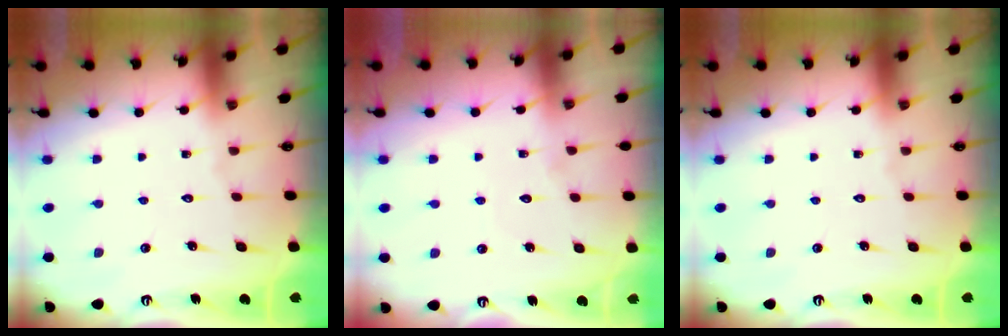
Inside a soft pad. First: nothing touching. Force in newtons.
{"total": 3.0, "press": 3.0, "slide": 0.2}
{"total": 0.0}